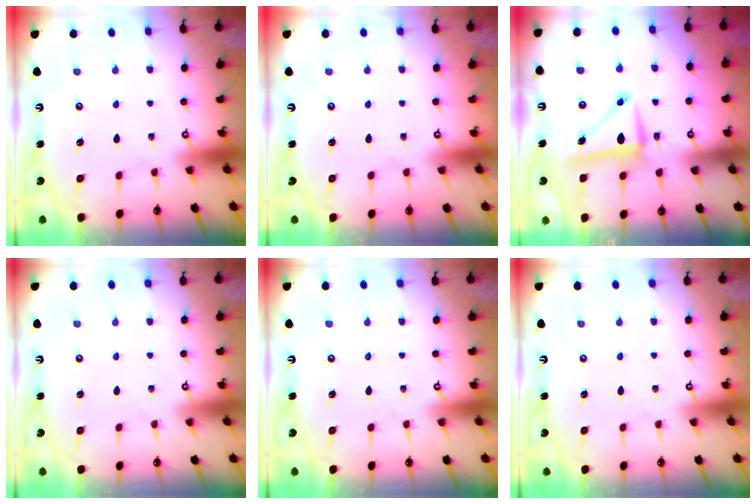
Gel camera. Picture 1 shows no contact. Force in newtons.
{"total": 0.0}
{"total": 7.6, "press": 7.4, "slide": 1.5}
{"total": 0.0}
{"total": 0.0}
{"total": 0.0}